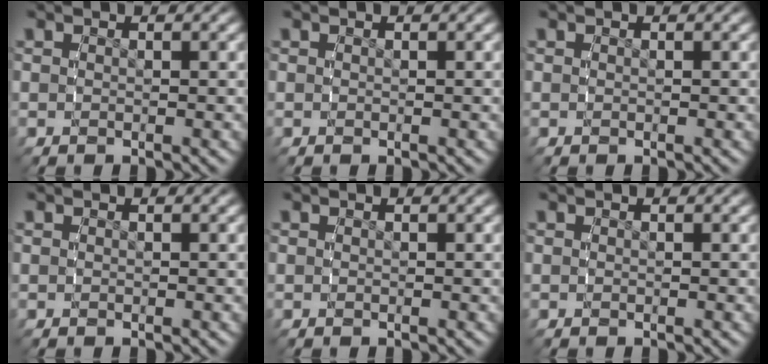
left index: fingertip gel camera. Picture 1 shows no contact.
{"total": 0.0}
{"total": 0.0}
{"total": 0.0}
{"total": 0.0}
{"total": 0.0}